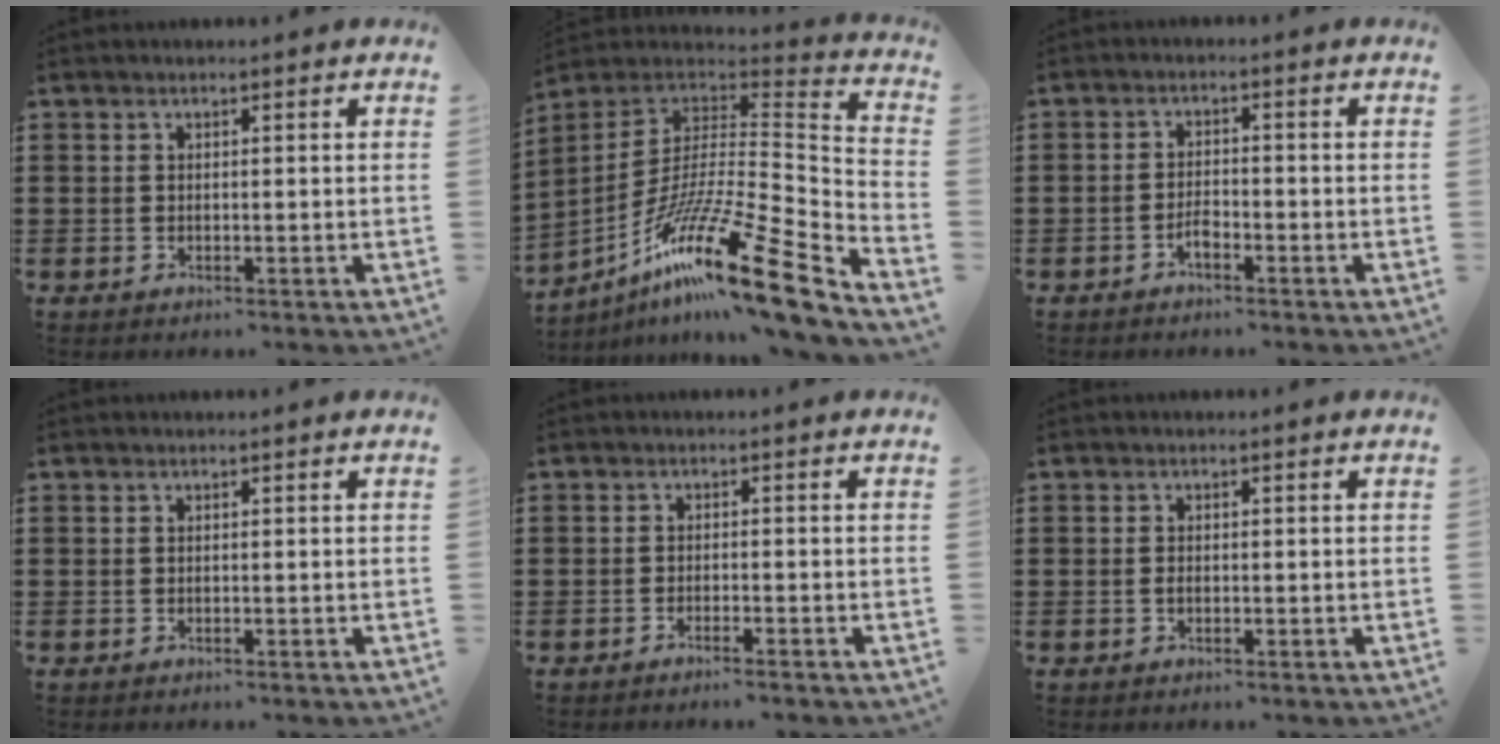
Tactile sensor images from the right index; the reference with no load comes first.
{"total": 19.9, "force": [-12.6, 2.5, 15.2], "torque": [-0.275, 0.019, -0.229]}
{"total": 2.1, "force": [-1.5, 0.7, 1.3], "torque": [-0.030, -0.002, -0.028]}
{"total": 0.0}
{"total": 1.3, "force": [-1.2, -0.2, 0.5], "torque": [-0.008, 0.001, -0.024]}
{"total": 0.8, "force": [-0.2, 0.4, 0.6], "torque": [-0.013, -0.001, -0.005]}